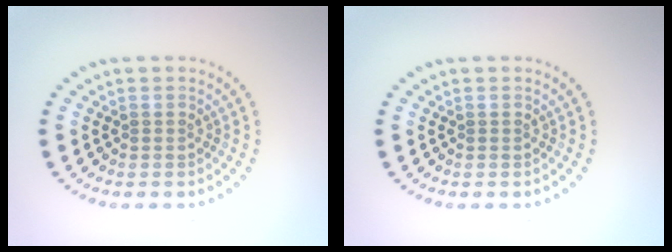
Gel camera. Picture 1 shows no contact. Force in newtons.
{"total": 0.0}